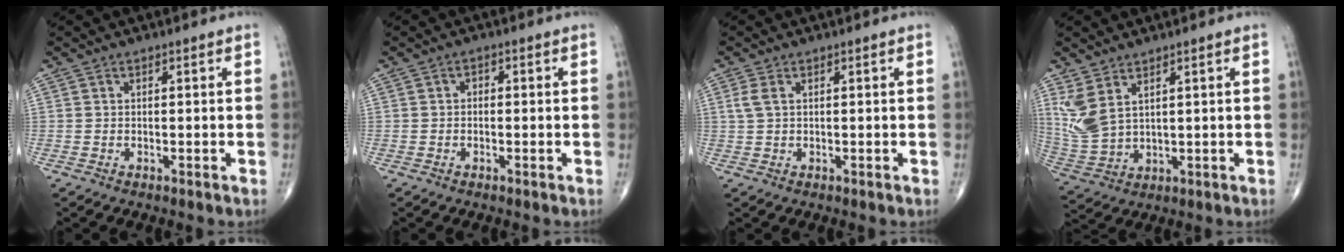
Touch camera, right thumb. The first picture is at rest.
{"total": 1.0, "force": [-0.1, 0.8, 0.6], "torque": [-0.003, 0.004, -0.007]}
{"total": 2.1, "force": [0.7, 1.1, 1.6], "torque": [-0.045, 0.011, 0.018]}
{"total": 7.6, "force": [3.8, 3.7, 5.5], "torque": [-0.125, -0.015, 0.091]}